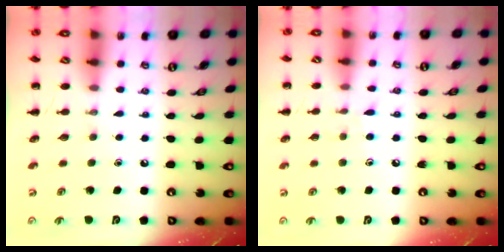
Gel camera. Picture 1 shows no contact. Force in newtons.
{"total": 4.2, "press": 3.8, "slide": 1.9}